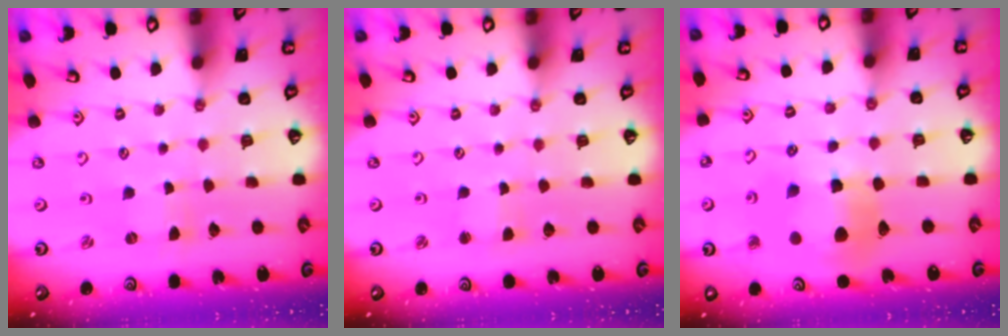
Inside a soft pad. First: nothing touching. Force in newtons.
{"total": 1.9, "press": 1.9, "slide": 0.3}
{"total": 12.5, "press": 12.3, "slide": 2.1}